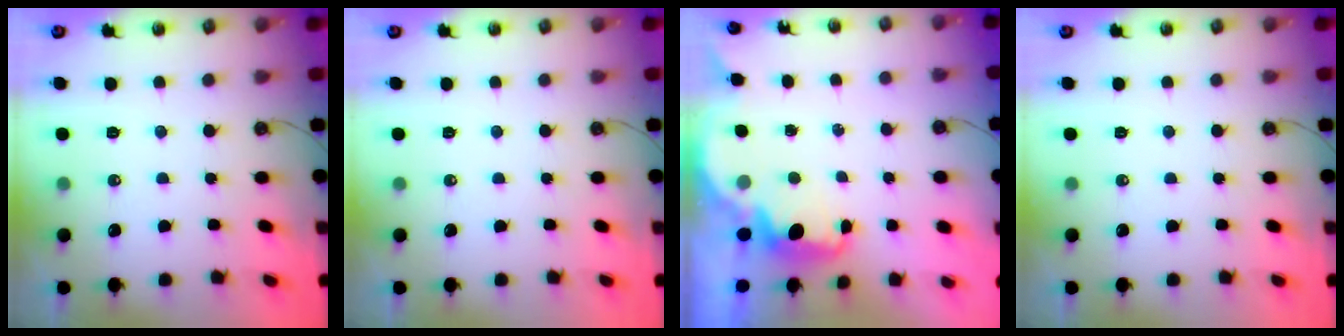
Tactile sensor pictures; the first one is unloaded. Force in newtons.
{"total": 0.0}
{"total": 2.3, "press": 2.2, "slide": 0.6}
{"total": 0.0}